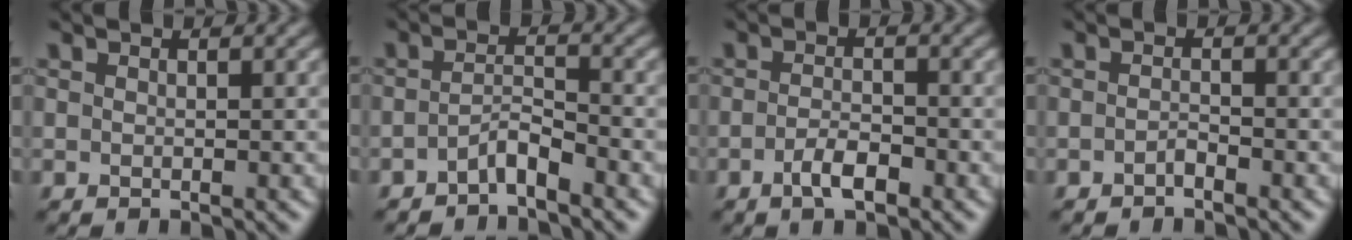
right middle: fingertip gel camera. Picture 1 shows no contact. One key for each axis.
{"total": 2.1, "fx": -1.6, "fy": 0.3, "fz": 1.3, "tx": -0.024, "ty": 0.007, "tz": -0.033}
{"total": 2.4, "fx": -1.3, "fy": 0.8, "fz": 1.8, "tx": -0.037, "ty": 0.000, "tz": -0.026}
{"total": 0.9, "fx": -0.7, "fy": 0.2, "fz": 0.5, "tx": -0.010, "ty": 0.003, "tz": -0.013}